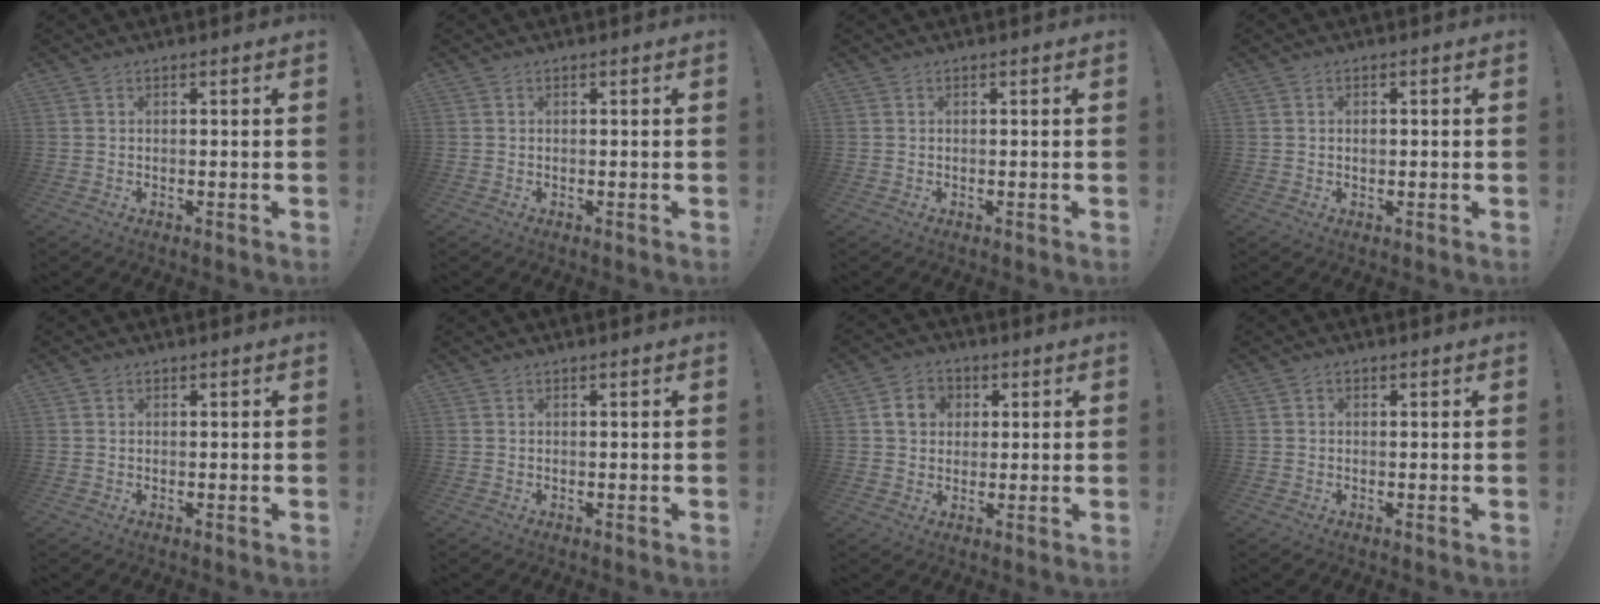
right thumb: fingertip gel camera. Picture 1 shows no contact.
{"total": 0.0}
{"total": 0.0}
{"total": 1.0, "force": [0.1, 1.0, 0.3], "torque": [0.000, 0.001, 0.001]}
{"total": 0.6, "force": [0.3, 0.4, -0.3], "torque": [0.014, -0.002, 0.004]}
{"total": 0.0}
{"total": 7.5, "force": [2.2, 6.5, 3.1], "torque": [-0.050, 0.006, 0.045]}
{"total": 0.7, "force": [-0.4, 0.5, 0.3], "torque": [-0.001, 0.002, -0.008]}